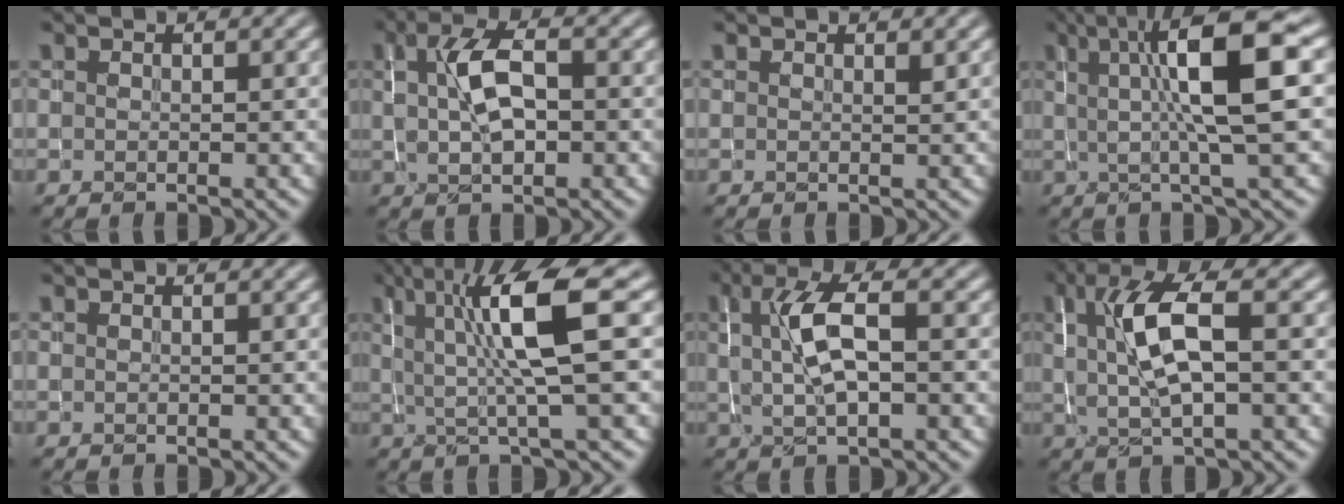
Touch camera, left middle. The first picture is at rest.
{"total": 5.1, "force": [0.7, 2.3, 4.4], "torque": [-0.087, 0.011, 0.012]}
{"total": 0.6, "force": [0.4, 0.1, 0.4], "torque": [-0.003, 0.001, 0.008]}
{"total": 8.9, "force": [1.7, 1.7, 8.6], "torque": [-0.119, 0.005, 0.026]}
{"total": 0.0}
{"total": 8.0, "force": [1.6, 1.4, 7.7], "torque": [-0.131, -0.001, 0.028]}
{"total": 5.3, "force": [0.7, 1.9, 4.9], "torque": [-0.100, 0.009, 0.011]}
{"total": 6.7, "force": [0.9, 2.1, 6.2], "torque": [-0.129, 0.007, 0.016]}